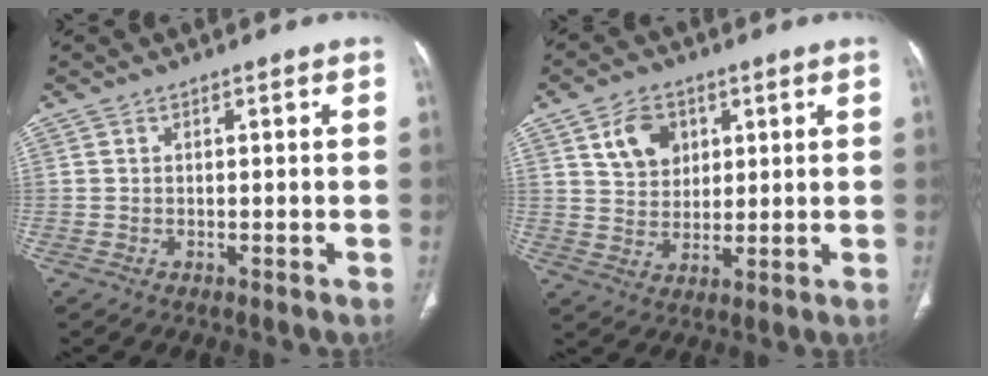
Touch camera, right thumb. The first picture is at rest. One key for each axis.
{"total": 8.0, "fx": 3.5, "fy": 5.9, "fz": 4.1, "tx": -0.047, "ty": -0.015, "tz": 0.065}